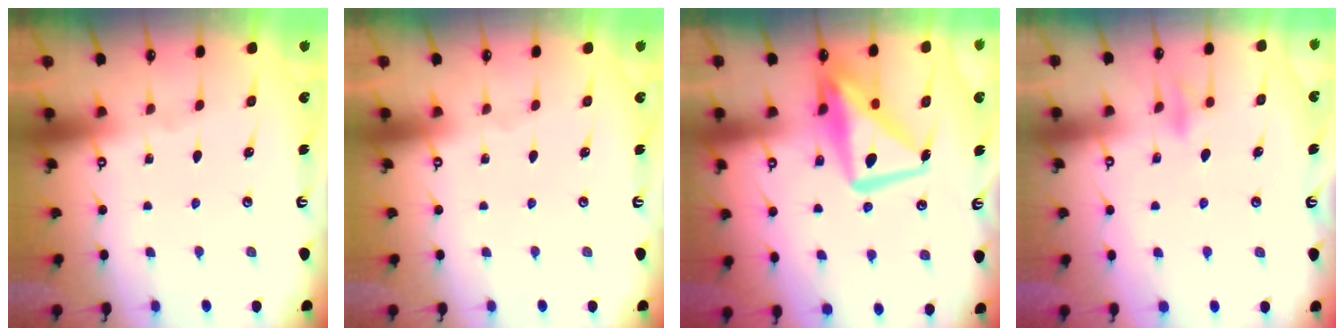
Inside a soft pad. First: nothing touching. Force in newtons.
{"total": 0.0}
{"total": 13.6, "press": 13.5, "slide": 1.6}
{"total": 9.0, "press": 9.0, "slide": 0.3}